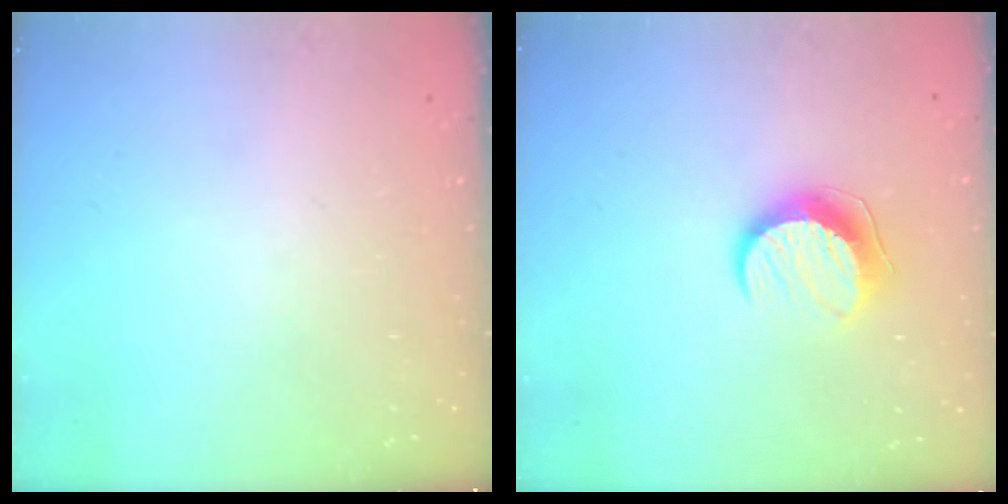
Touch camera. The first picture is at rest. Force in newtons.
{"total": 9.5, "press": 9.5, "slide": 0.2}